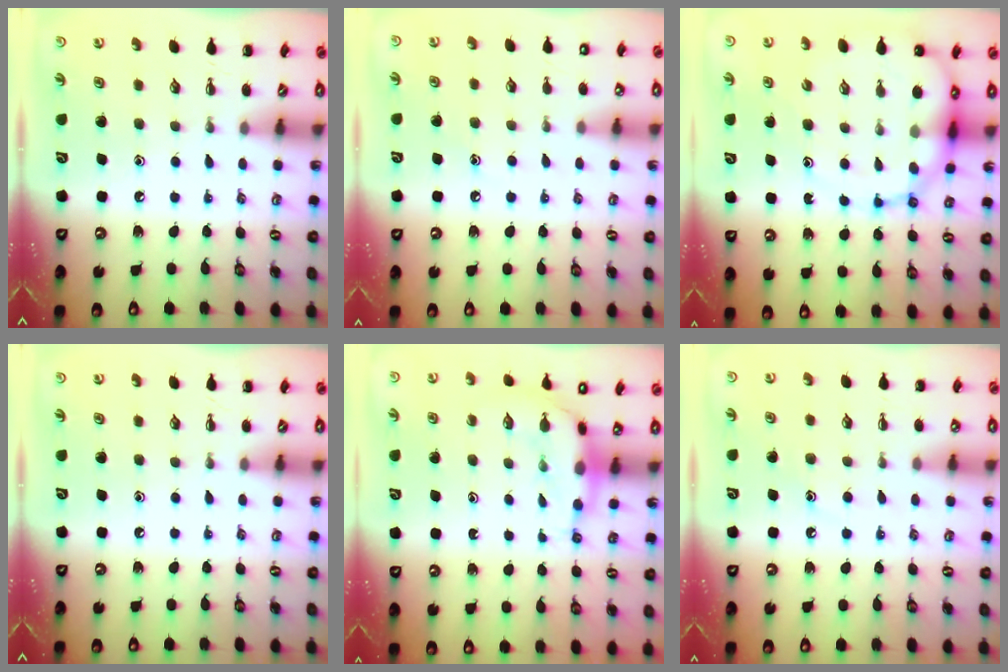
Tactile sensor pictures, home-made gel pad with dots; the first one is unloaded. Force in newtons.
{"total": 6.1, "press": 5.9, "slide": 1.5}
{"total": 13.6, "press": 13.1, "slide": 3.5}
{"total": 0.0}
{"total": 7.9, "press": 7.8, "slide": 1.3}
{"total": 7.4, "press": 7.3, "slide": 1.6}